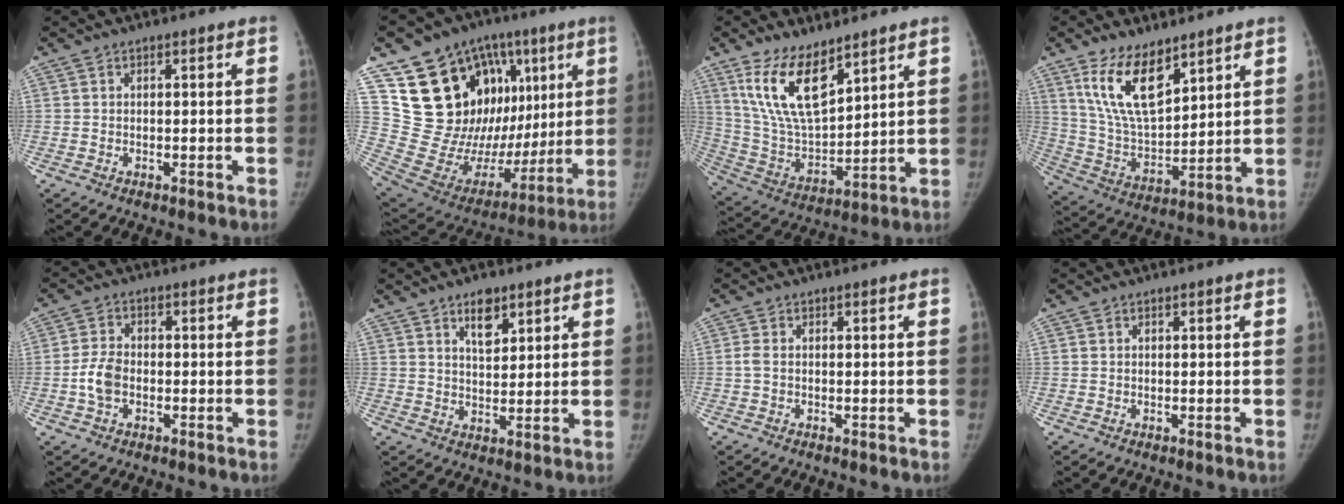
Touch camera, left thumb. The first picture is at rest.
{"total": 30.3, "force": [9.7, 19.4, 21.2], "torque": [-0.271, 0.023, 0.188]}
{"total": 15.2, "force": [9.5, 6.5, 10.0], "torque": [-0.162, -0.053, 0.201]}
{"total": 14.2, "force": [8.7, 6.3, 9.2], "torque": [-0.143, -0.049, 0.181]}
{"total": 5.2, "force": [-1.2, 3.5, 3.6], "torque": [-0.070, 0.012, -0.027]}
{"total": 5.7, "force": [3.5, 2.9, 3.4], "torque": [-0.035, -0.023, 0.057]}
{"total": 1.4, "force": [-0.2, 0.8, 1.1], "torque": [-0.026, -0.001, -0.005]}
{"total": 0.0}